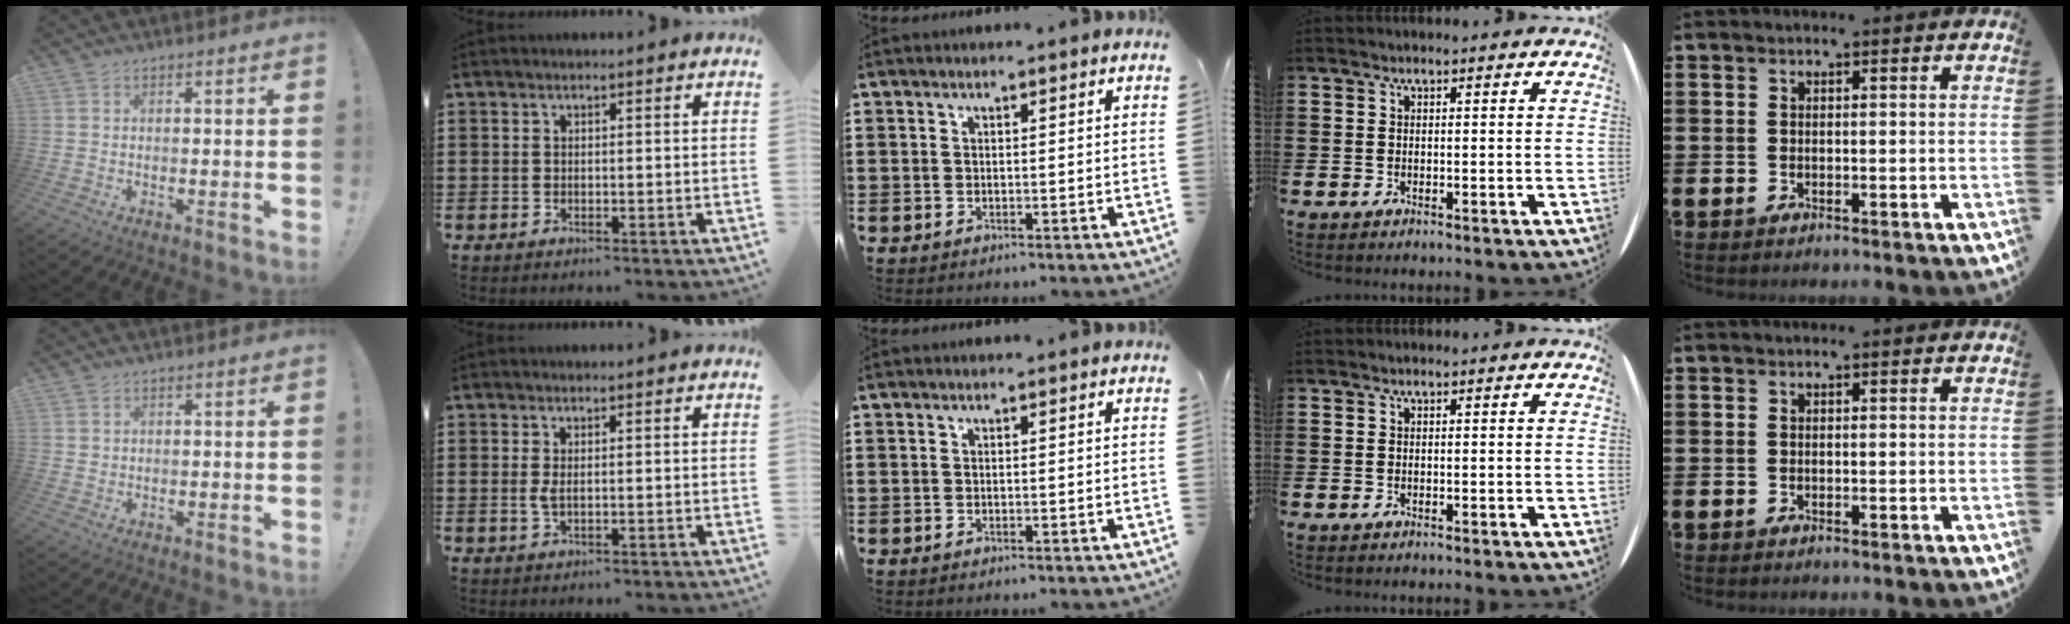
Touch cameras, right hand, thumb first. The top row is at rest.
{"thumb": {"total": 1.0, "force": [0.5, 0.9, 0.2], "torque": [0.003, 0.000, 0.008]}, "index": {"total": 1.6, "force": [0.0, 0.4, 1.6], "torque": [-0.038, -0.003, -0.003]}}